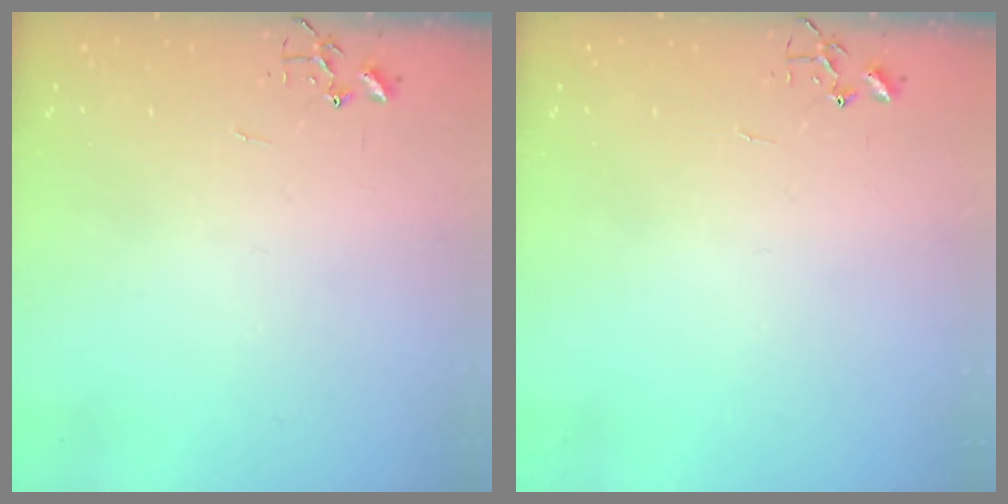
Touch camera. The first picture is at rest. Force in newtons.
{"total": 0.0}